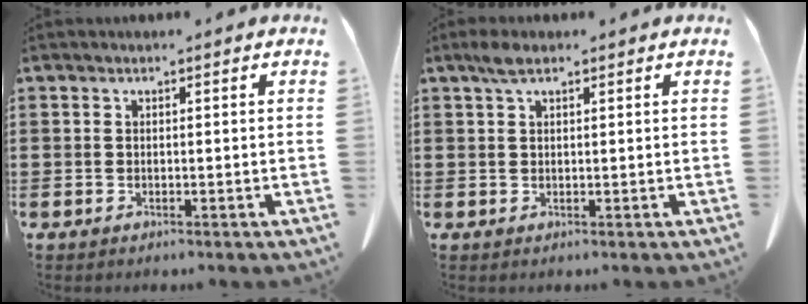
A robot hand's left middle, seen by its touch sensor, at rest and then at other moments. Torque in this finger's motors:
{"motor_torque": [1.09, 1.04, 0.45, 0.15]}